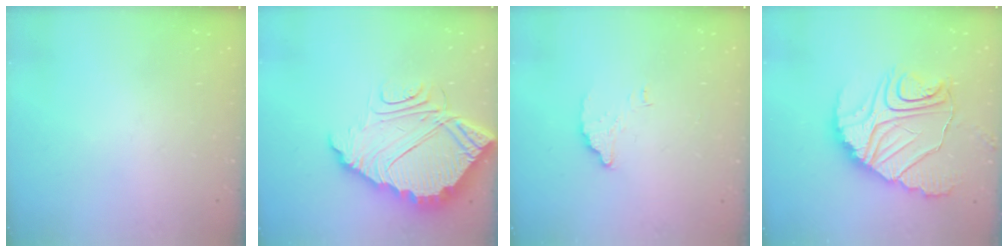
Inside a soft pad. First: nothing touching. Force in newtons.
{"total": 14.2, "press": 14.1, "slide": 1.2}
{"total": 3.5, "press": 3.5, "slide": 0.2}
{"total": 15.6, "press": 15.6, "slide": 1.0}